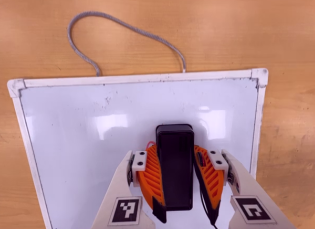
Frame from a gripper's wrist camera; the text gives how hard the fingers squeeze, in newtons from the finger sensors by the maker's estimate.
{"total": 12.2, "left": 11.7, "right": 12.6}